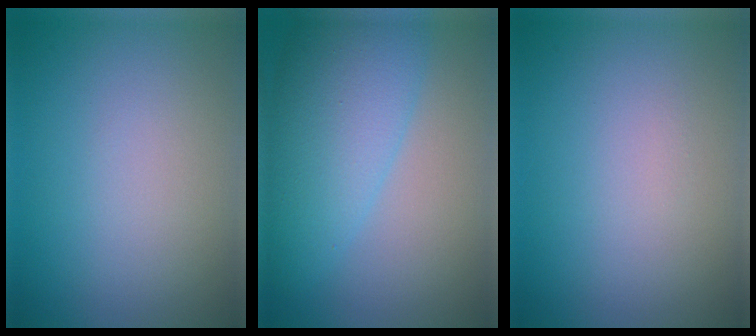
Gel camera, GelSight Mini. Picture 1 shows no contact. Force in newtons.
{"total": 8.2, "press": 8.2, "slide": 0.3}
{"total": 0.0}